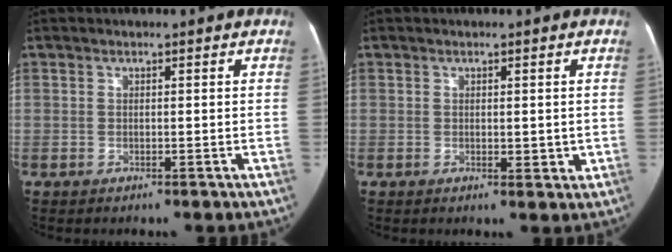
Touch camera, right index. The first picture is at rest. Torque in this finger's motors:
{"motor_torque": [-0.01, 0.08, 0.01, 0.00]}